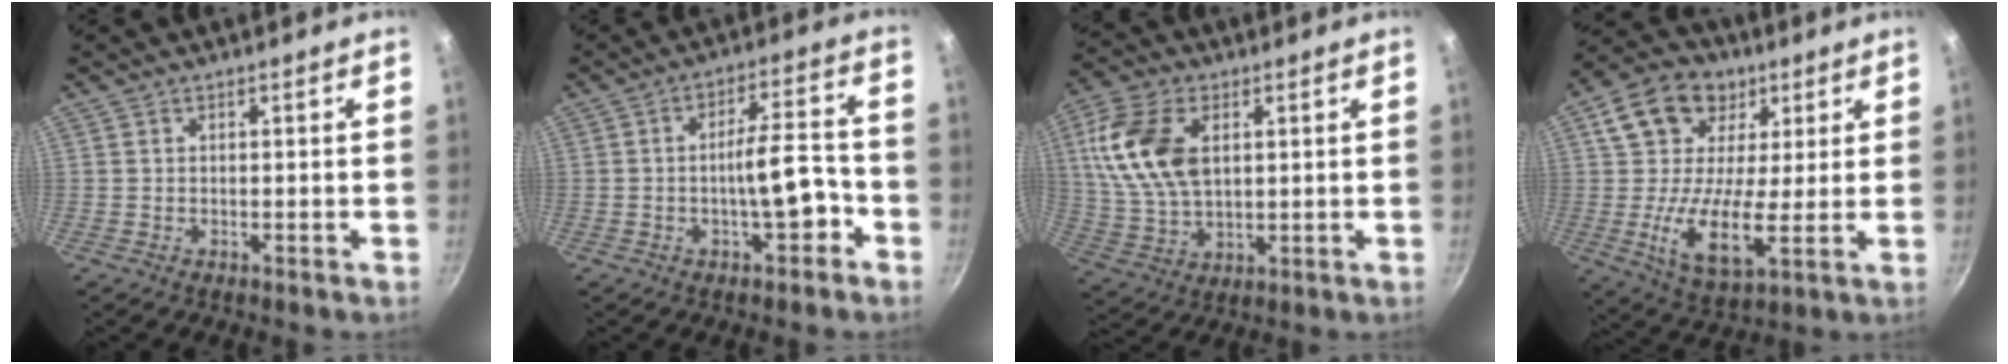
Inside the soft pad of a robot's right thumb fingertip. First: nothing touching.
{"total": 8.8, "force": [-3.3, 3.0, 7.7], "torque": [-0.095, 0.040, -0.047]}
{"total": 14.8, "force": [3.6, 9.1, 11.1], "torque": [-0.207, -0.005, 0.074]}
{"total": 17.7, "force": [3.8, 12.2, 12.4], "torque": [-0.194, 0.000, 0.053]}